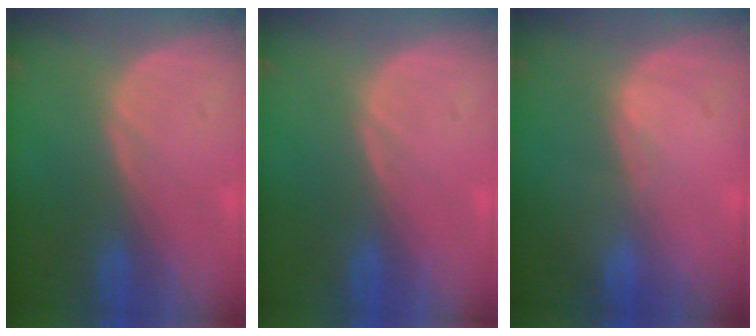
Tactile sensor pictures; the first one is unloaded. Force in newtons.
{"total": 0.0}
{"total": 0.6, "press": 0.5, "slide": 0.4}